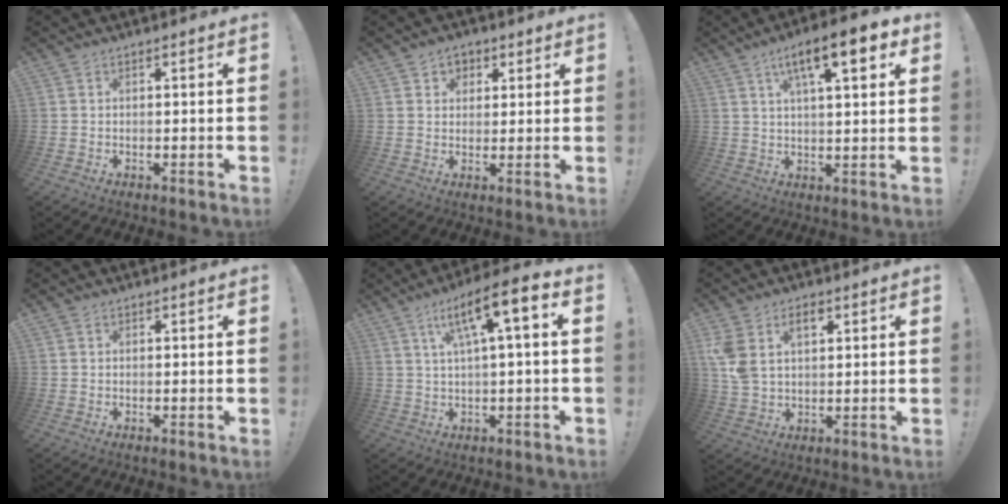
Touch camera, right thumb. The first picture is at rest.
{"total": 4.5, "force": [1.9, 3.9, 1.0], "torque": [-0.008, -0.008, 0.034]}
{"total": 12.6, "force": [5.7, 3.4, 10.8], "torque": [-0.163, -0.017, 0.086]}
{"total": 0.5, "force": [0.3, 0.4, -0.1], "torque": [0.009, -0.002, 0.005]}
{"total": 11.8, "force": [3.7, 1.8, 11.1], "torque": [-0.179, -0.013, 0.050]}
{"total": 8.8, "force": [4.2, 5.4, 5.4], "torque": [-0.098, -0.011, 0.078]}